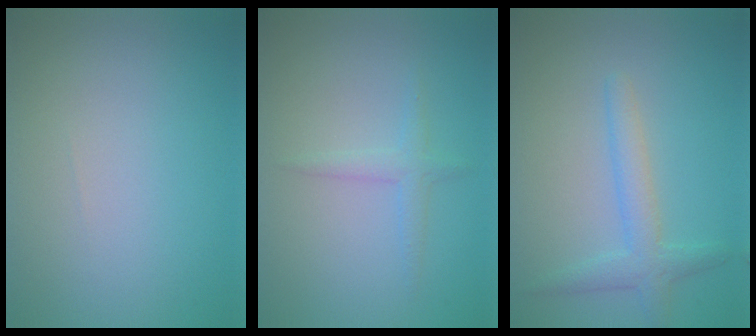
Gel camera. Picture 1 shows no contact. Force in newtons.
{"total": 1.4, "press": 1.4, "slide": 0.0}
{"total": 2.8, "press": 2.7, "slide": 0.2}